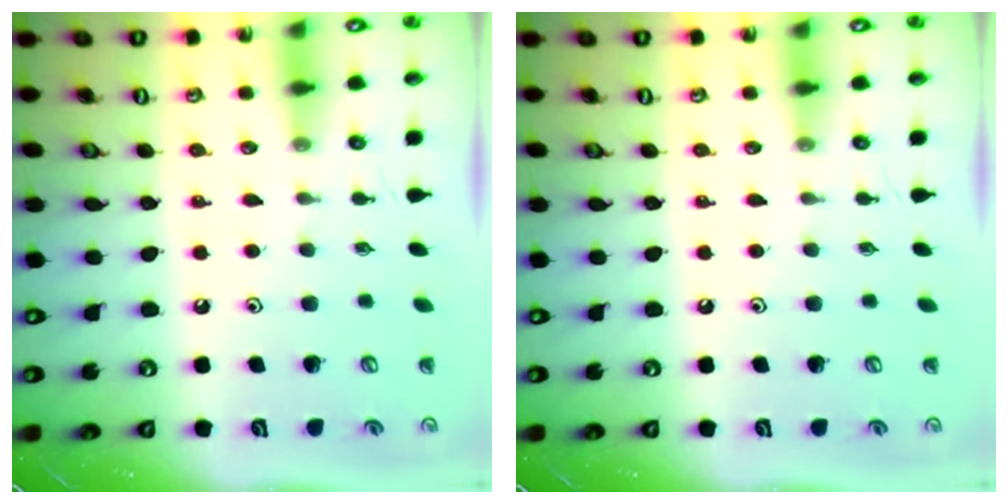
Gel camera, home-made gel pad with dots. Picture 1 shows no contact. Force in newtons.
{"total": 0.0}